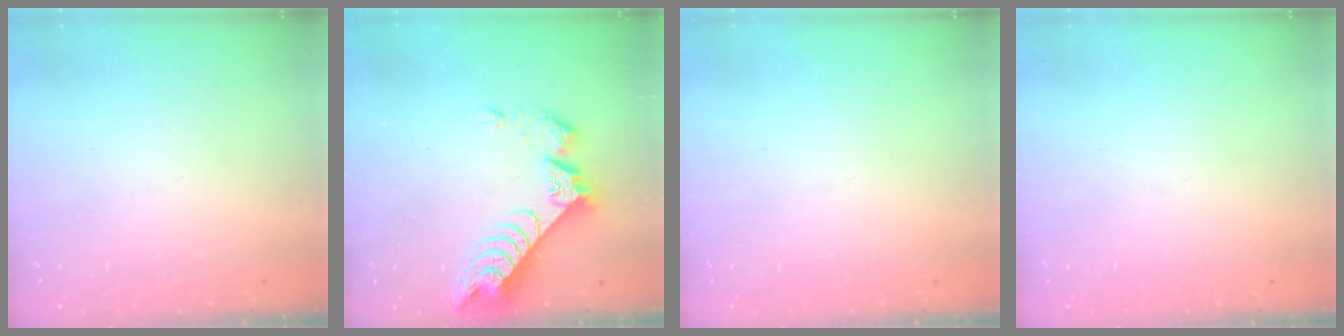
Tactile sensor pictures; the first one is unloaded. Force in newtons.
{"total": 8.8, "press": 8.8, "slide": 0.8}
{"total": 0.0}
{"total": 0.0}